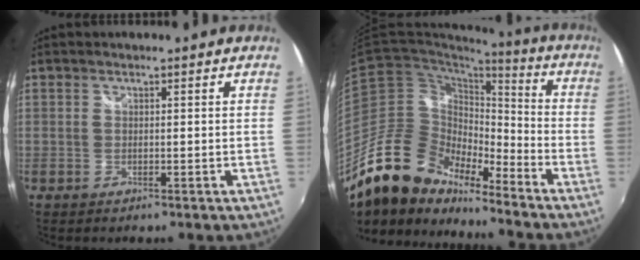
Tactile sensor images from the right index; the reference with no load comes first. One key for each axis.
{"total": 18.0, "fx": -14.9, "fy": 7.7, "fz": 6.5, "tx": -0.120, "ty": 0.026, "tz": -0.276}